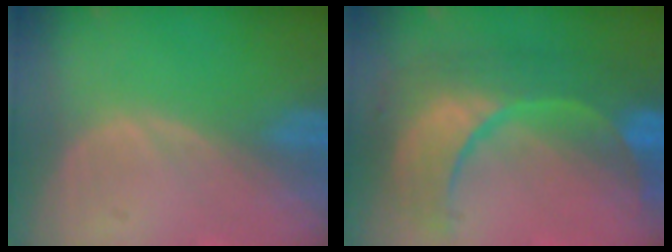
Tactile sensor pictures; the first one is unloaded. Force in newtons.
{"total": 12.4, "press": 12.3, "slide": 1.5}